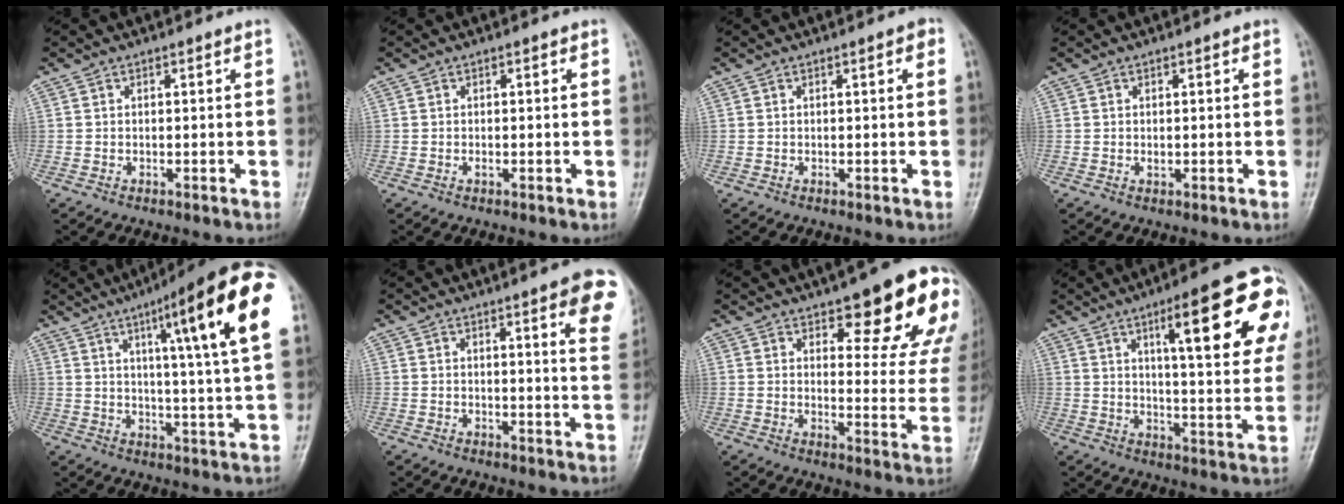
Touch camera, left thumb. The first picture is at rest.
{"total": 0.6, "force": [-0.1, 0.3, 0.4], "torque": [-0.006, 0.000, -0.002]}
{"total": 1.2, "force": [0.4, 0.3, 1.1], "torque": [-0.015, 0.003, 0.003]}
{"total": 0.9, "force": [0.1, 0.6, 0.6], "torque": [-0.006, -0.001, 0.003]}
{"total": 21.0, "force": [8.6, 2.4, 19.0], "torque": [-0.252, -0.020, 0.113]}
{"total": 10.7, "force": [5.6, 1.8, 8.9], "torque": [-0.086, -0.022, 0.057]}
{"total": 19.0, "force": [10.9, 6.2, 14.2], "torque": [-0.128, -0.054, 0.135]}
{"total": 22.3, "force": [9.3, 5.3, 19.5], "torque": [-0.229, -0.017, 0.124]}